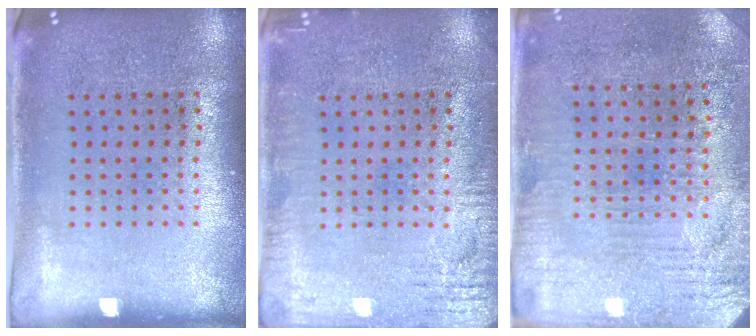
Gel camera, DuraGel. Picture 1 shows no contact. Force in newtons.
{"total": 3.0, "press": 3.0, "slide": 0.2}
{"total": 3.3, "press": 3.1, "slide": 1.2}